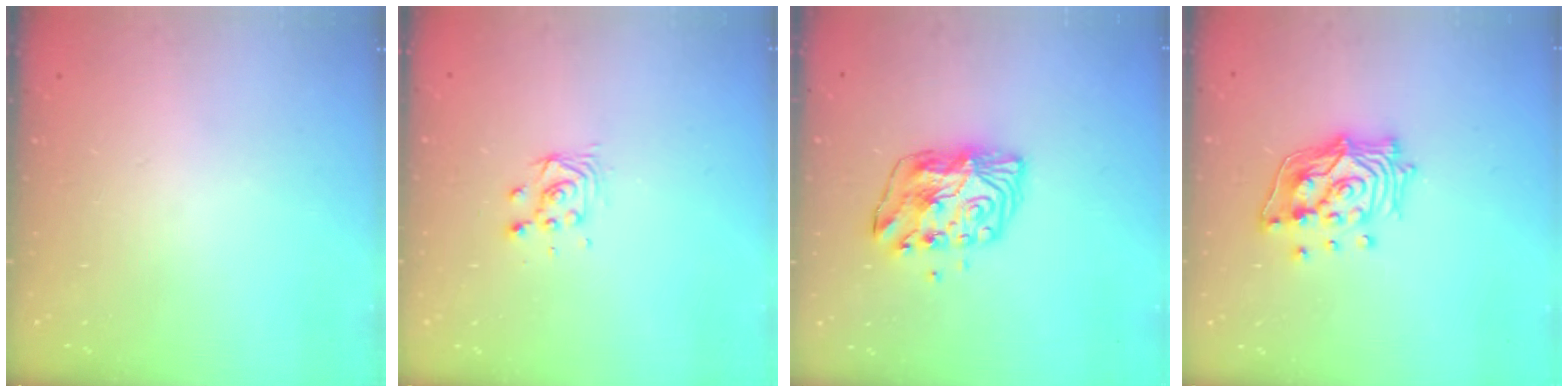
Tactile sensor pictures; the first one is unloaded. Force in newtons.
{"total": 4.1, "press": 4.1, "slide": 0.4}
{"total": 10.2, "press": 10.2, "slide": 0.6}
{"total": 14.1, "press": 14.0, "slide": 1.7}